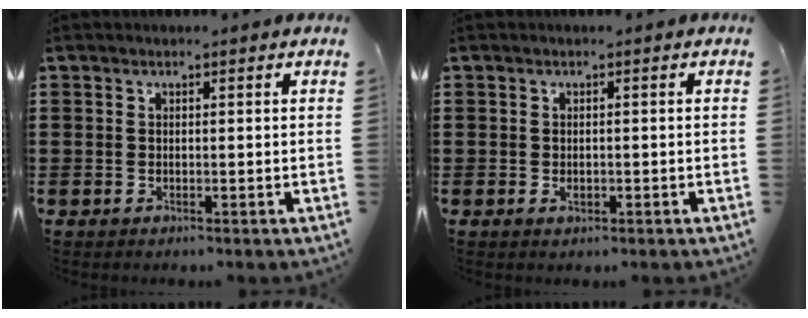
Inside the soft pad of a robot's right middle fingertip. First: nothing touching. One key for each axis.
{"total": 0.9, "fx": -0.3, "fy": 0.5, "fz": 0.7, "tx": -0.014, "ty": -0.001, "tz": -0.005}